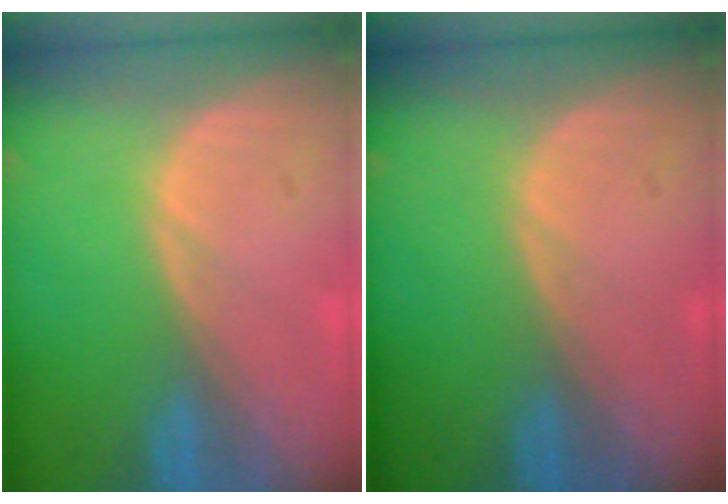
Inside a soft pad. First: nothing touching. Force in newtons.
{"total": 0.0}